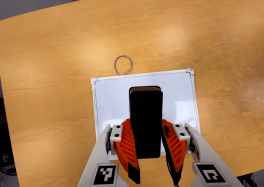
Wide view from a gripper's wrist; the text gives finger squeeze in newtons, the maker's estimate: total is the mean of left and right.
{"total": 8.1, "left": 6.9, "right": 9.2}